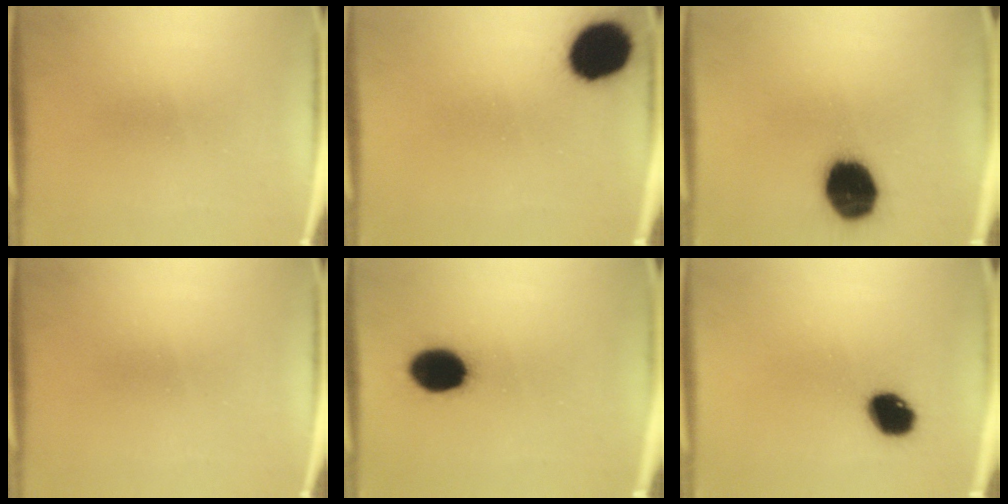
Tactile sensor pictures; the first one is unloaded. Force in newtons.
{"total": 15.6}
{"total": 16.8}
{"total": 0.0}
{"total": 13.2}
{"total": 8.1}